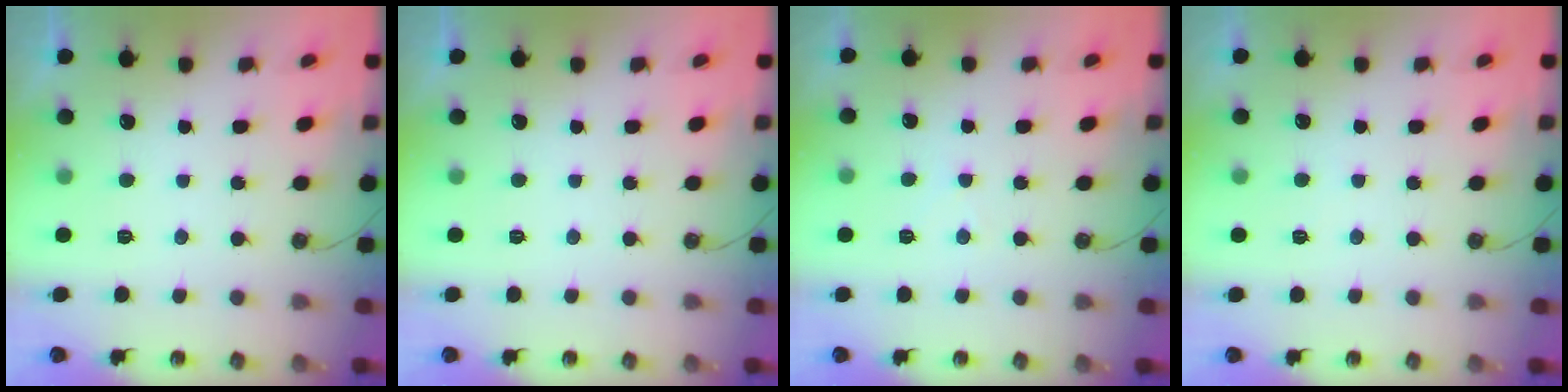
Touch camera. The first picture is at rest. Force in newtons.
{"total": 0.0}
{"total": 2.5, "press": 2.5, "slide": 0.4}
{"total": 3.0, "press": 2.9, "slide": 0.5}